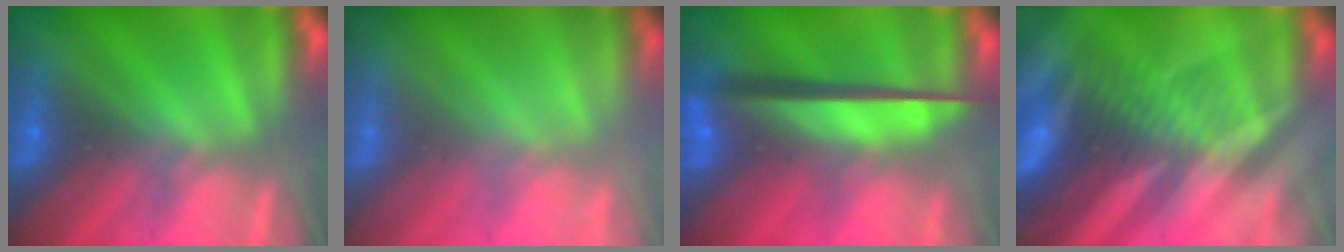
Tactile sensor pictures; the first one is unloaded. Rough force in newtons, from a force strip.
{"total": 1.8}
{"total": 9.6}
{"total": 3.2}